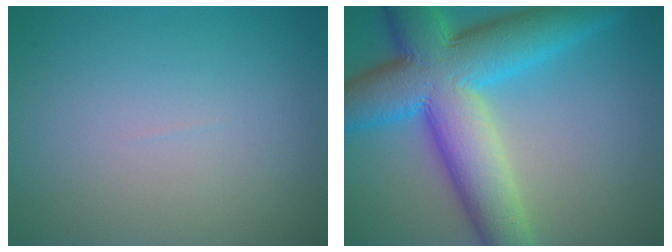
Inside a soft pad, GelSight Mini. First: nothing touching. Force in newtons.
{"total": 12.7, "press": 12.7, "slide": 0.4}